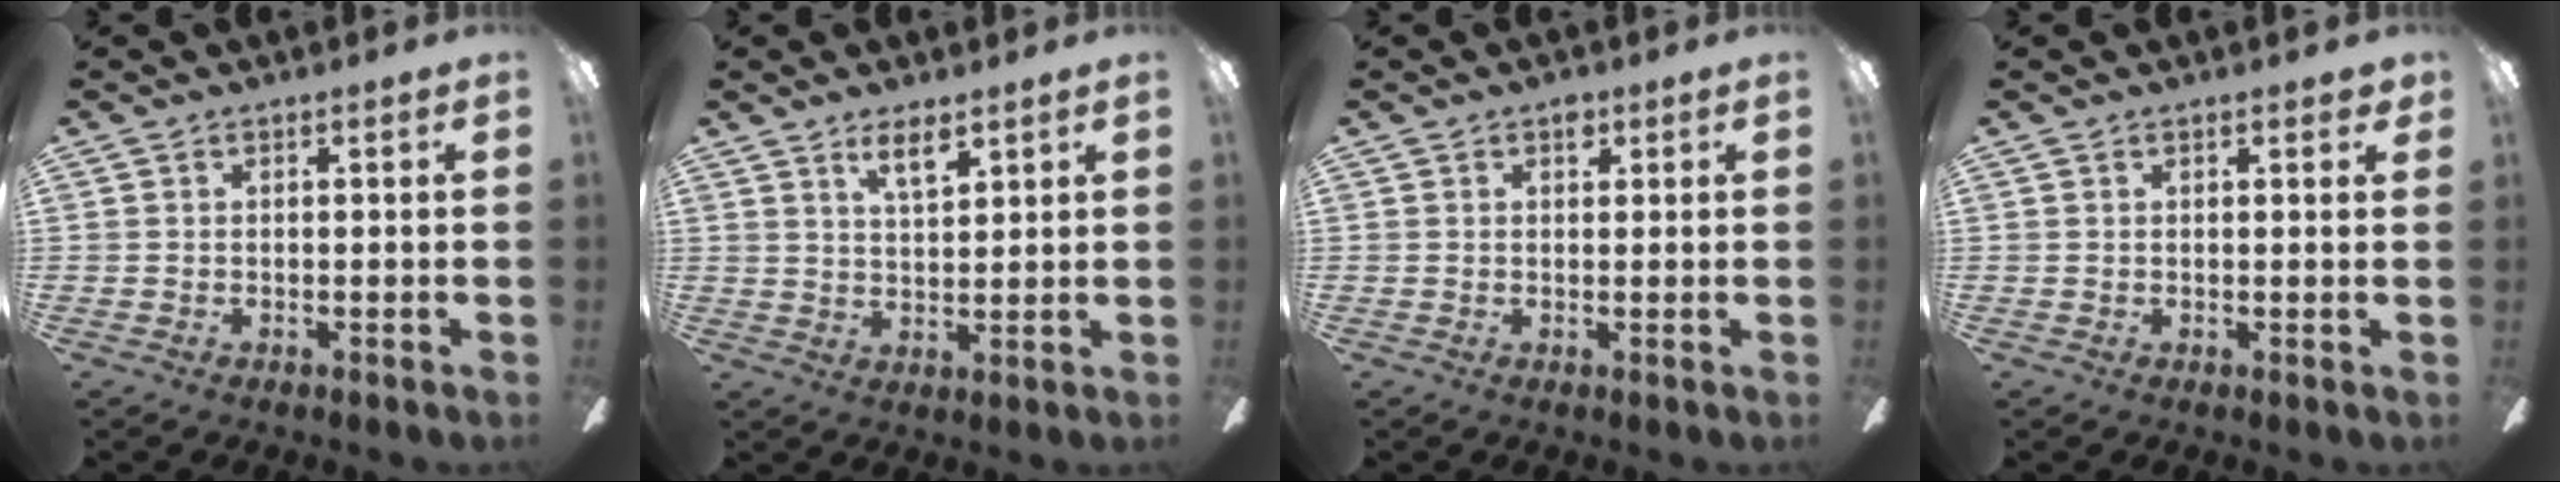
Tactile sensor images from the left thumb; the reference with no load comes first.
{"total": 5.9, "force": [4.3, 2.0, 3.5], "torque": [-0.054, -0.021, 0.073]}
{"total": 2.5, "force": [1.4, 1.6, 1.4], "torque": [-0.004, -0.004, 0.018]}
{"total": 2.0, "force": [1.3, 0.5, 1.5], "torque": [-0.016, -0.003, 0.018]}